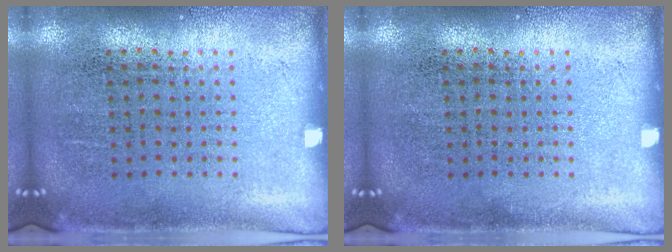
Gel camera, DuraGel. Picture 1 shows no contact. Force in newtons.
{"total": 0.0}